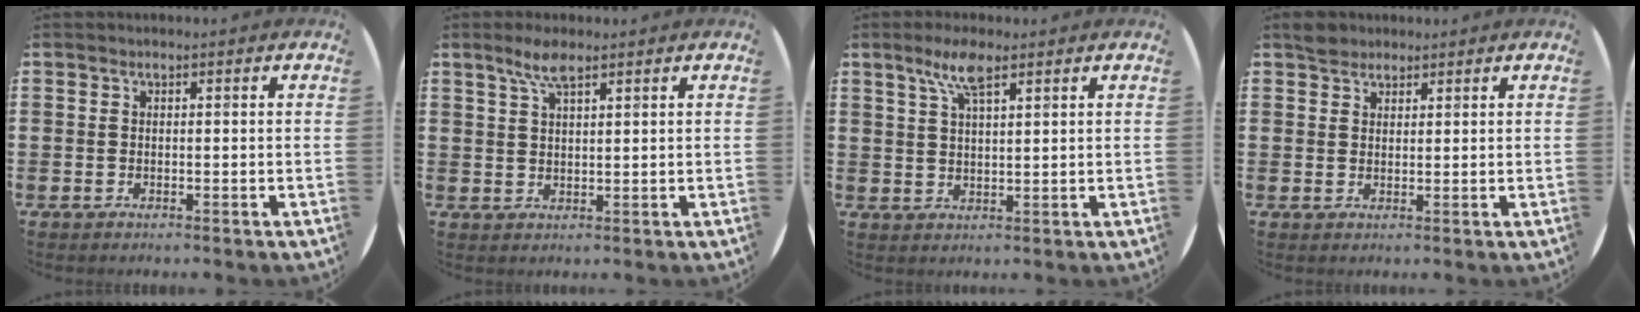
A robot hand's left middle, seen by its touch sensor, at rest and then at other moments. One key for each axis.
{"total": 3.7, "fx": 2.6, "fy": 0.9, "fz": 2.5, "tx": -0.054, "ty": 0.007, "tz": 0.046}
{"total": 5.2, "fx": 3.4, "fy": 1.4, "fz": 3.7, "tx": -0.074, "ty": 0.006, "tz": 0.057}
{"total": 2.1, "fx": 1.9, "fy": 0.9, "fz": 0.1, "tx": 0.004, "ty": 0.003, "tz": 0.036}